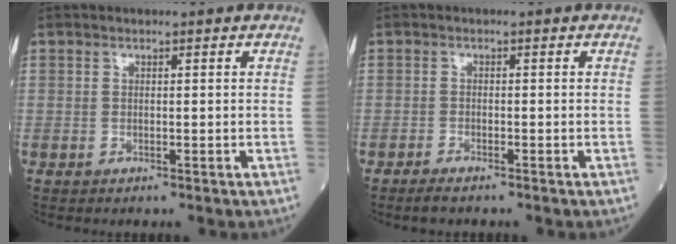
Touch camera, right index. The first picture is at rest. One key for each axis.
{"total": 1.7, "fx": -1.4, "fy": 0.2, "fz": 0.9, "tx": -0.025, "ty": -0.004, "tz": -0.025}